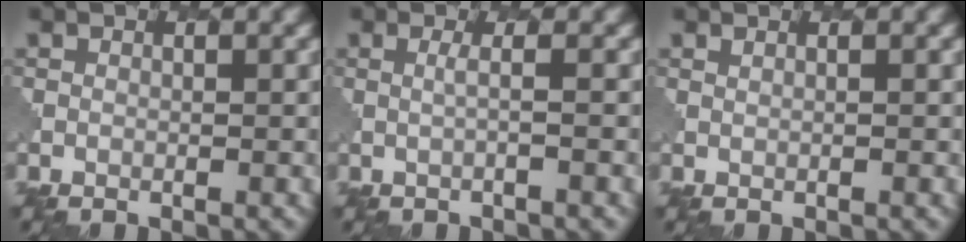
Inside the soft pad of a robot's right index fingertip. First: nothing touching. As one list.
[{"total": 1.4, "force": [0.6, 0.4, 1.2], "torque": [-0.017, -0.003, 0.001]}, {"total": 1.1, "force": [0.9, 0.4, 0.5], "torque": [-0.007, -0.003, 0.008]}]